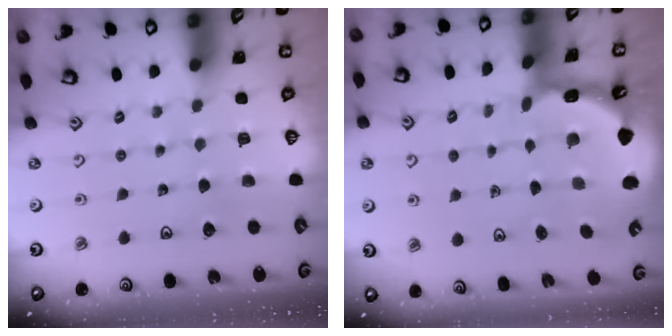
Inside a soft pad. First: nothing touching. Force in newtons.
{"total": 3.1, "press": 3.1, "slide": 0.3}